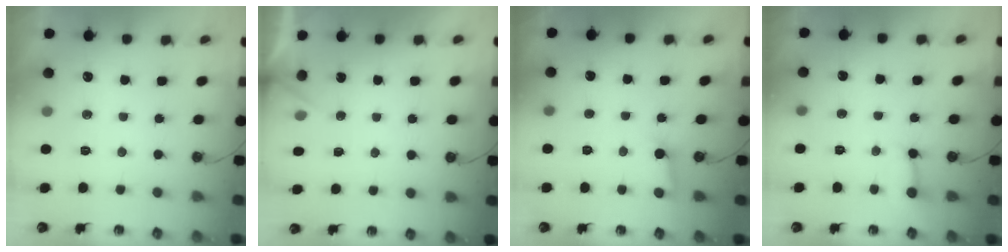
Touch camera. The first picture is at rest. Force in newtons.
{"total": 3.1, "press": 3.1, "slide": 0.2}
{"total": 2.8, "press": 2.8, "slide": 0.3}
{"total": 3.1, "press": 3.1, "slide": 0.2}